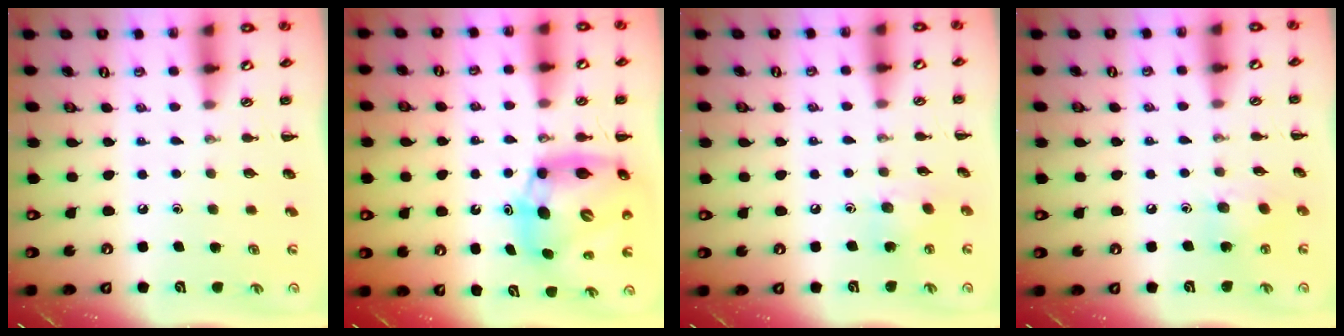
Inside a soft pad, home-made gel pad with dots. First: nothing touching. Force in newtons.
{"total": 12.3, "press": 11.8, "slide": 3.5}
{"total": 5.6, "press": 5.6, "slide": 0.7}
{"total": 6.2, "press": 6.2, "slide": 0.6}